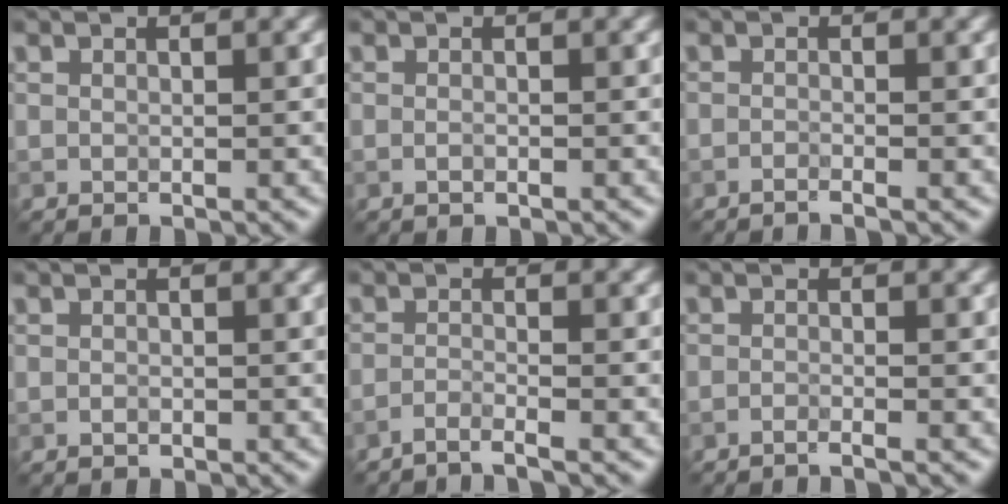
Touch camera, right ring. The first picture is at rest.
{"total": 0.6, "force": [-0.2, 0.2, 0.5], "torque": [-0.013, -0.002, -0.006]}
{"total": 1.1, "force": [-0.8, 0.1, 0.7], "torque": [-0.012, -0.001, -0.021]}
{"total": 0.5, "force": [-0.2, 0.3, 0.3], "torque": [-0.007, 0.000, -0.004]}
{"total": 1.7, "force": [-1.3, 0.1, 1.1], "torque": [-0.015, 0.000, -0.039]}
{"total": 1.3, "force": [-0.9, 0.1, 0.9], "torque": [-0.012, -0.001, -0.025]}